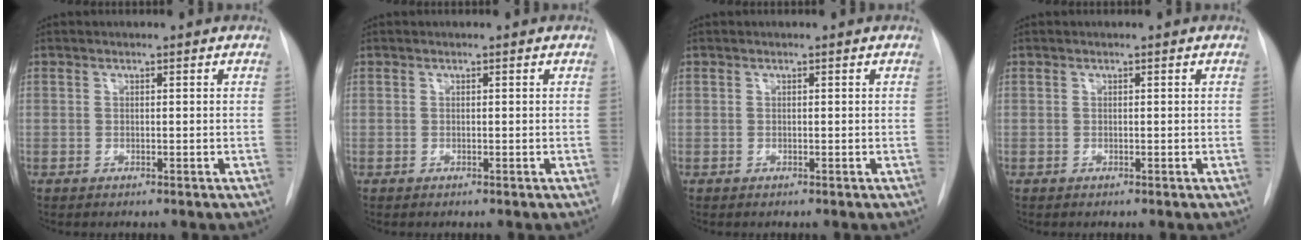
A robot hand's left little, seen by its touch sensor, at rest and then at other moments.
{"total": 0.0}
{"total": 0.0}
{"total": 0.0}